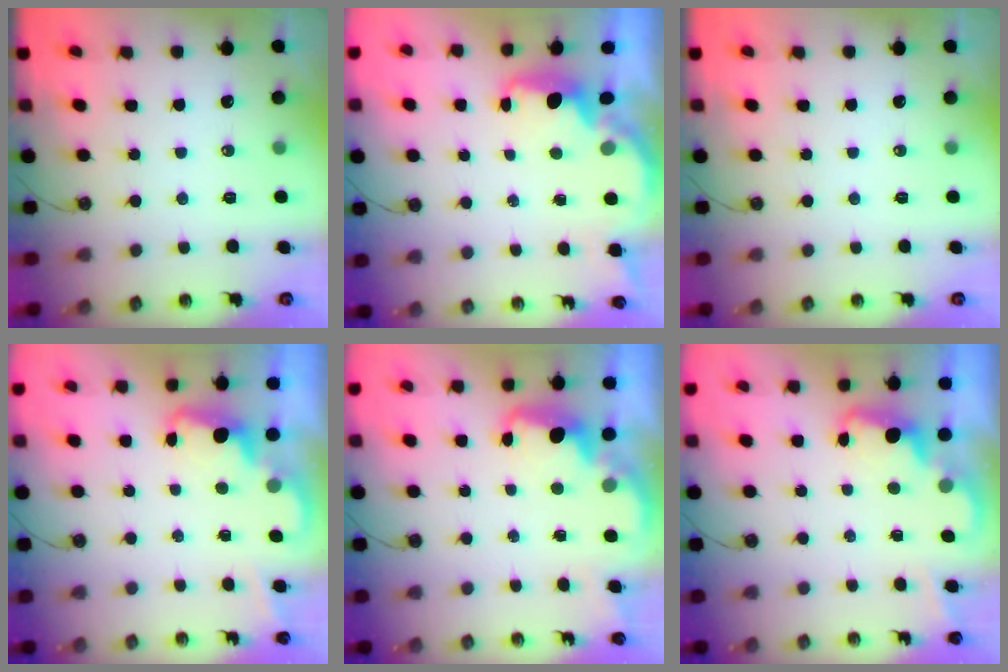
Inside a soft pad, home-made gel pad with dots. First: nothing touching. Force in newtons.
{"total": 2.3, "press": 2.1, "slide": 0.9}
{"total": 0.0}
{"total": 2.4, "press": 2.3, "slide": 0.6}
{"total": 2.5, "press": 2.4, "slide": 0.7}
{"total": 2.4, "press": 2.3, "slide": 0.5}